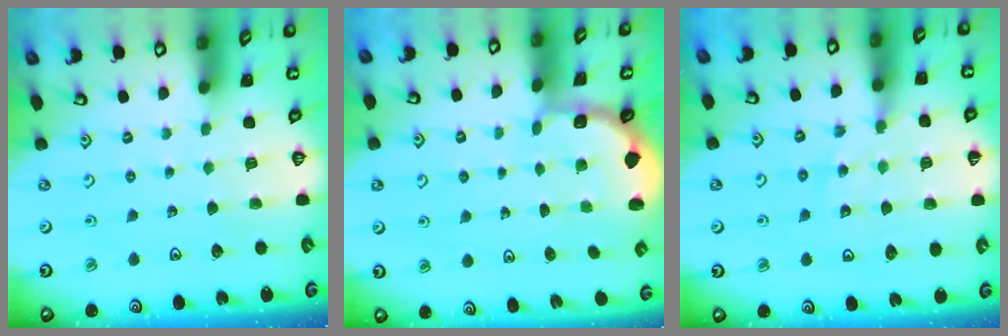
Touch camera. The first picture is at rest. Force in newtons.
{"total": 1.8, "press": 1.6, "slide": 0.7}
{"total": 12.5, "press": 12.2, "slide": 3.0}